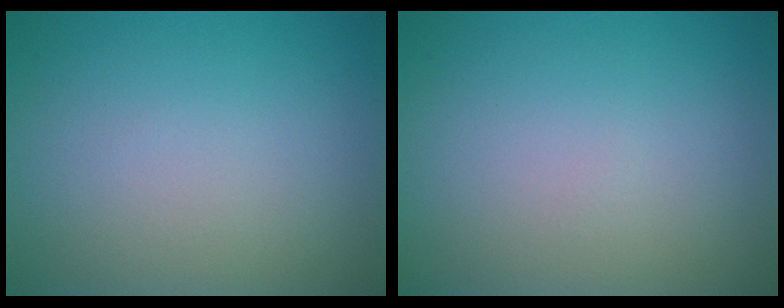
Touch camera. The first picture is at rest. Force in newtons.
{"total": 0.0}